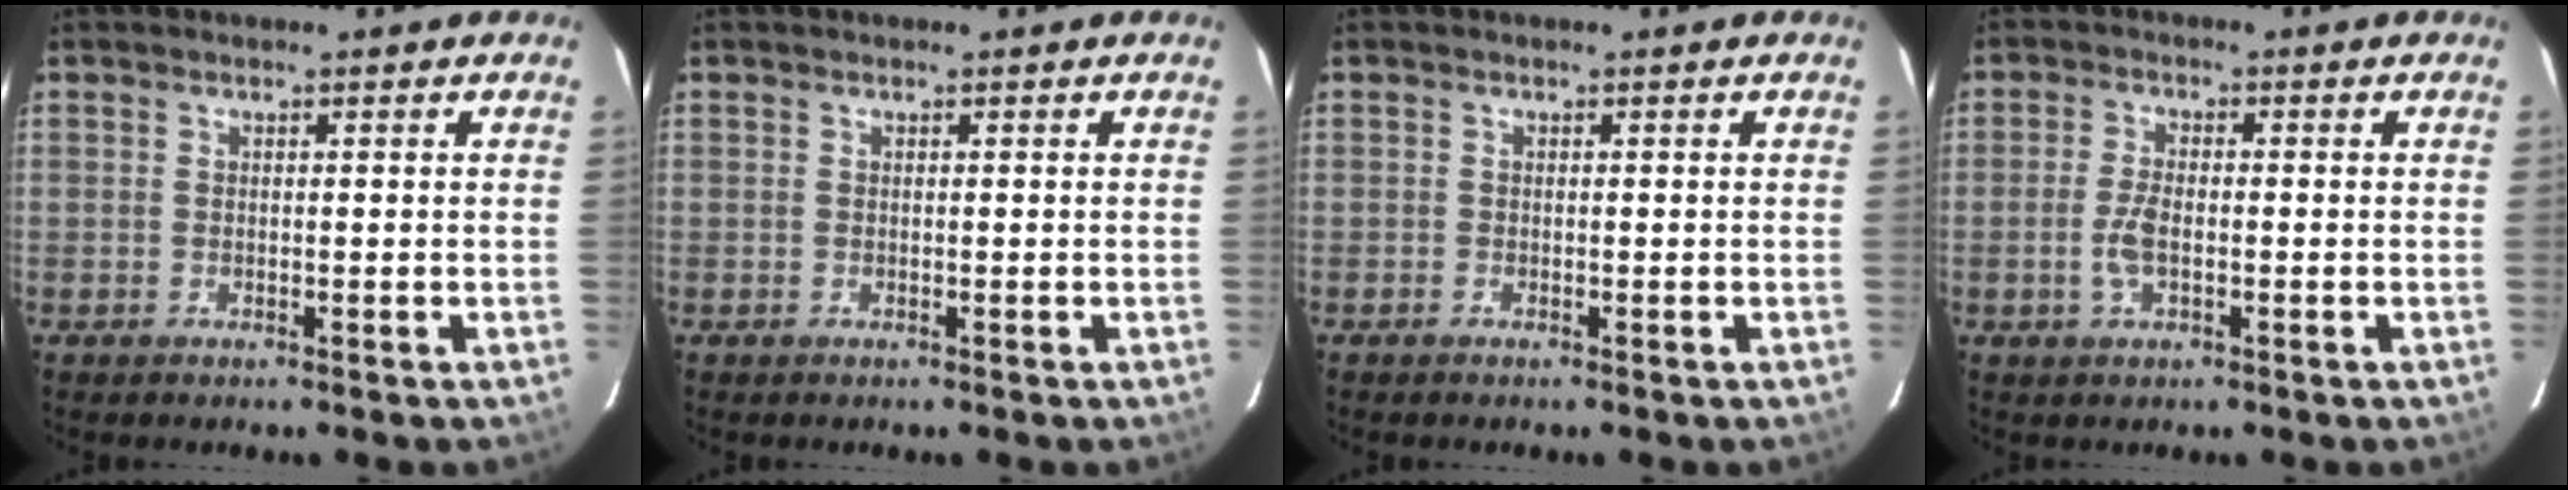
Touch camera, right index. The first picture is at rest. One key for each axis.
{"total": 0.0}
{"total": 0.0}
{"total": 4.3, "fx": -1.2, "fy": 1.9, "fz": 3.6, "tx": -0.079, "ty": 0.001, "tz": -0.023}